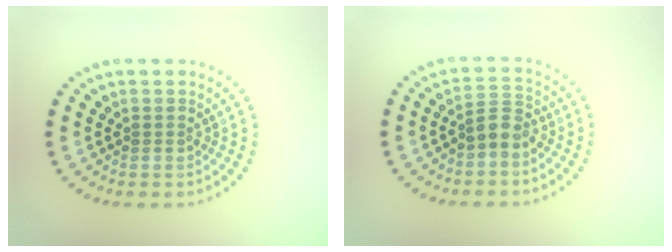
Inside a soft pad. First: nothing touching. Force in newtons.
{"total": 2.2, "press": 1.8, "slide": 1.2}